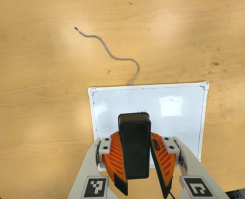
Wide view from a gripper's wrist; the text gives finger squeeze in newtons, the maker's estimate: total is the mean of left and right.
{"total": 9.6, "left": 9.5, "right": 9.8}